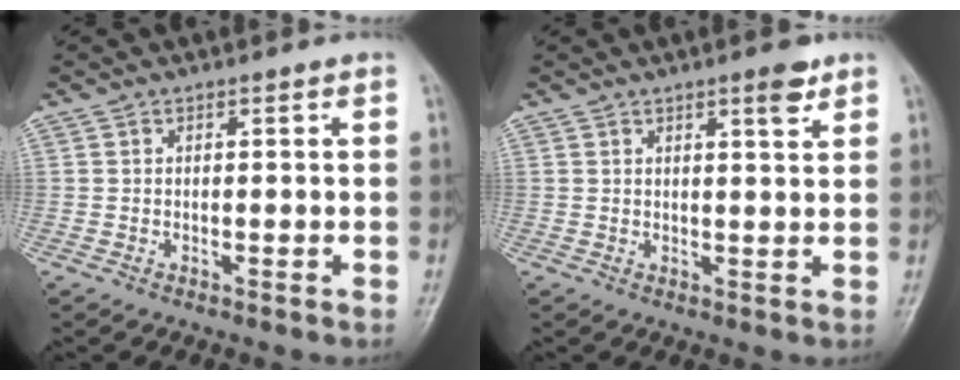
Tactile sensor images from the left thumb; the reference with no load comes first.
{"total": 3.6, "force": [2.3, 0.8, 2.6], "torque": [-0.033, -0.014, 0.033]}